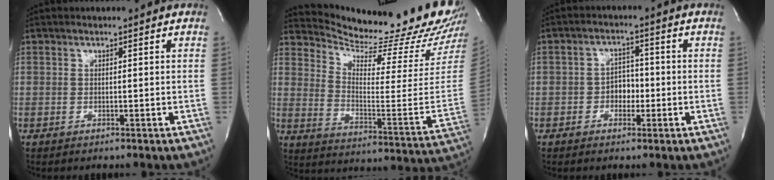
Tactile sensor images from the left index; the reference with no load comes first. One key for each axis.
{"total": 23.5, "fx": 22.1, "fy": 0.4, "fz": 8.1, "tx": -0.136, "ty": -0.129, "tz": 0.293}
{"total": 3.4, "fx": -1.2, "fy": 2.4, "fz": 2.1, "tx": -0.028, "ty": 0.004, "tz": -0.024}